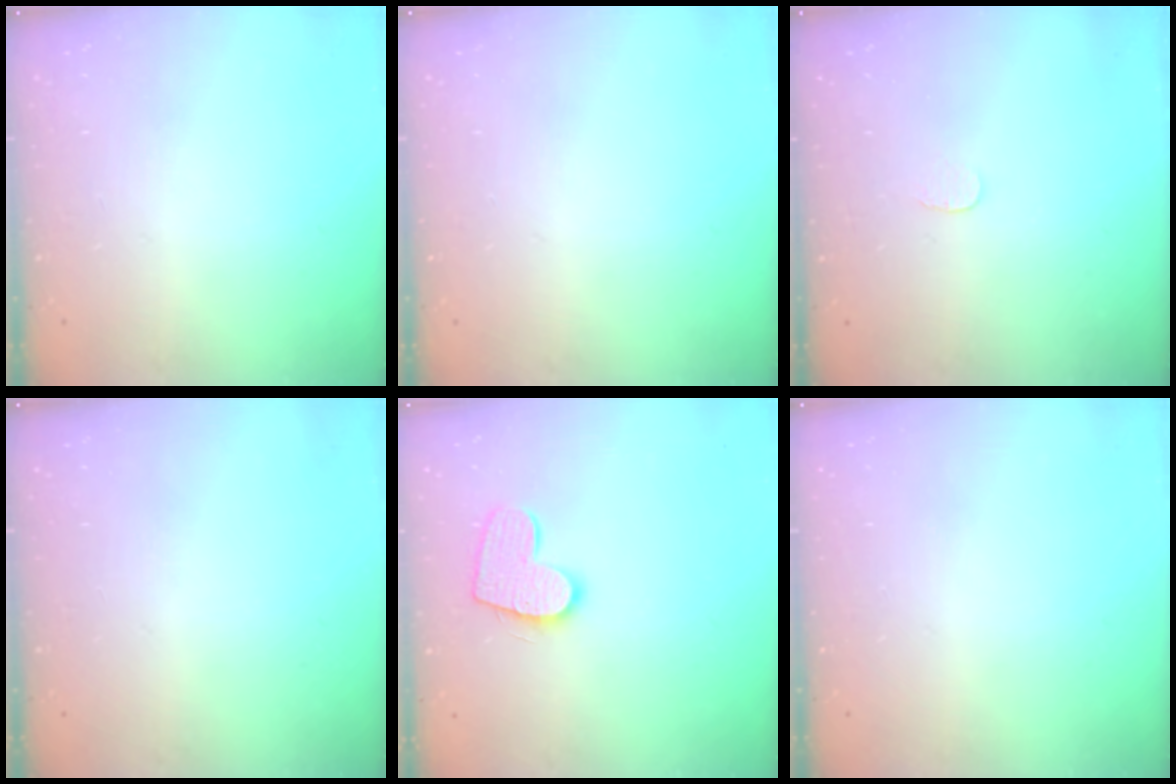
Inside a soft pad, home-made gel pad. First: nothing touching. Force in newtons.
{"total": 0.0}
{"total": 2.6, "press": 2.6, "slide": 0.2}
{"total": 0.0}
{"total": 11.1, "press": 11.1, "slide": 0.6}
{"total": 0.0}